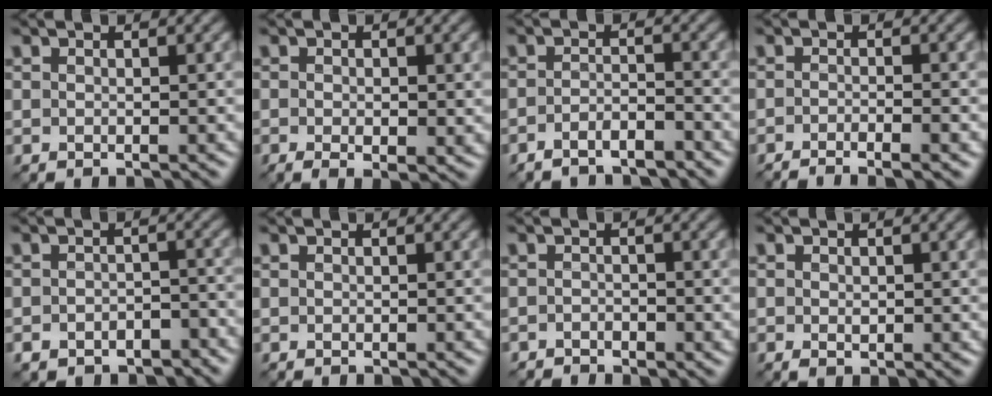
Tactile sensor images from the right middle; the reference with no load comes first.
{"total": 2.7, "force": [-0.3, 1.2, 2.3], "torque": [-0.036, -0.005, -0.002]}
{"total": 2.0, "force": [-1.9, 0.2, 0.8], "torque": [-0.016, 0.003, -0.038]}
{"total": 3.3, "force": [-2.2, 0.4, 2.4], "torque": [-0.038, 0.000, -0.031]}
{"total": 3.1, "force": [-2.5, 1.6, 1.1], "torque": [-0.014, 0.000, -0.042]}
{"total": 0.0}
{"total": 0.9, "force": [-0.9, 0.3, 0.1], "torque": [-0.002, 0.003, -0.017]}
{"total": 1.0, "force": [-0.1, 0.7, 0.7], "torque": [-0.012, 0.003, -0.001]}